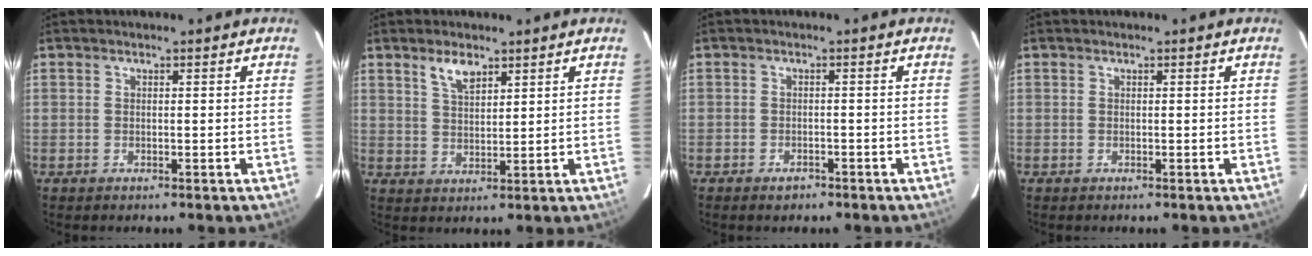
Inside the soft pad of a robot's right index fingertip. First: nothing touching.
{"total": 4.5, "force": [3.1, 1.8, 2.7], "torque": [-0.050, 0.004, 0.059]}
{"total": 2.2, "force": [-1.6, 1.3, 0.7], "torque": [-0.019, 0.002, -0.025]}
{"total": 0.0}